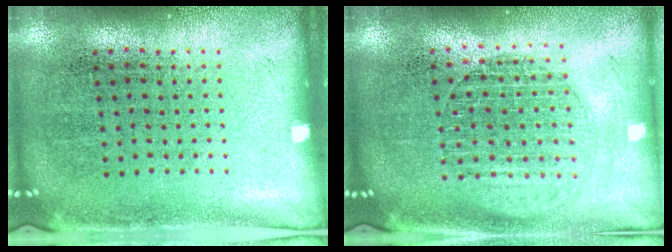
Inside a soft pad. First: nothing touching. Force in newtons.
{"total": 1.6, "press": 1.4, "slide": 0.8}